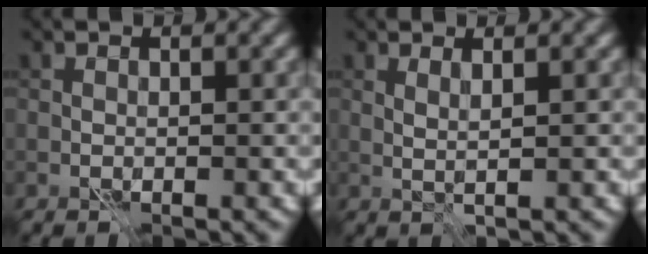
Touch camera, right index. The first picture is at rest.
{"total": 1.0, "force": [0.7, -0.1, 0.7], "torque": [-0.015, -0.001, 0.010]}